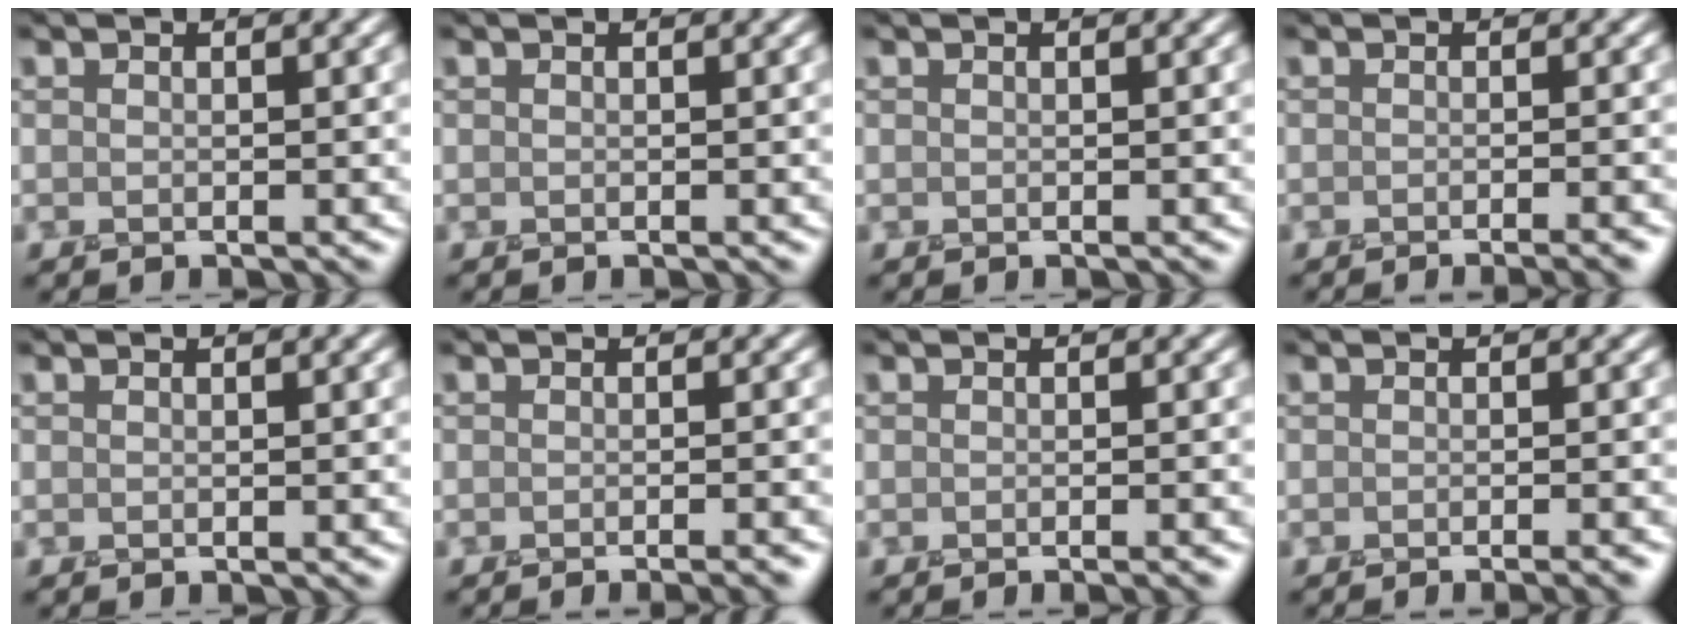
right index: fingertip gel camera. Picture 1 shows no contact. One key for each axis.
{"total": 0.0}
{"total": 0.0}
{"total": 3.4, "fx": -1.9, "fy": 1.1, "fz": 2.7, "tx": -0.008, "ty": 0.008, "tz": -0.025}
{"total": 0.0}
{"total": 2.9, "fx": -1.5, "fy": 0.9, "fz": 2.3, "tx": -0.005, "ty": 0.004, "tz": -0.021}
{"total": 1.4, "fx": -0.7, "fy": 0.4, "fz": 1.2, "tx": -0.003, "ty": -0.004, "tz": -0.011}
{"total": 2.7, "fx": -1.4, "fy": 0.8, "fz": 2.1, "tx": -0.004, "ty": 0.003, "tz": -0.018}